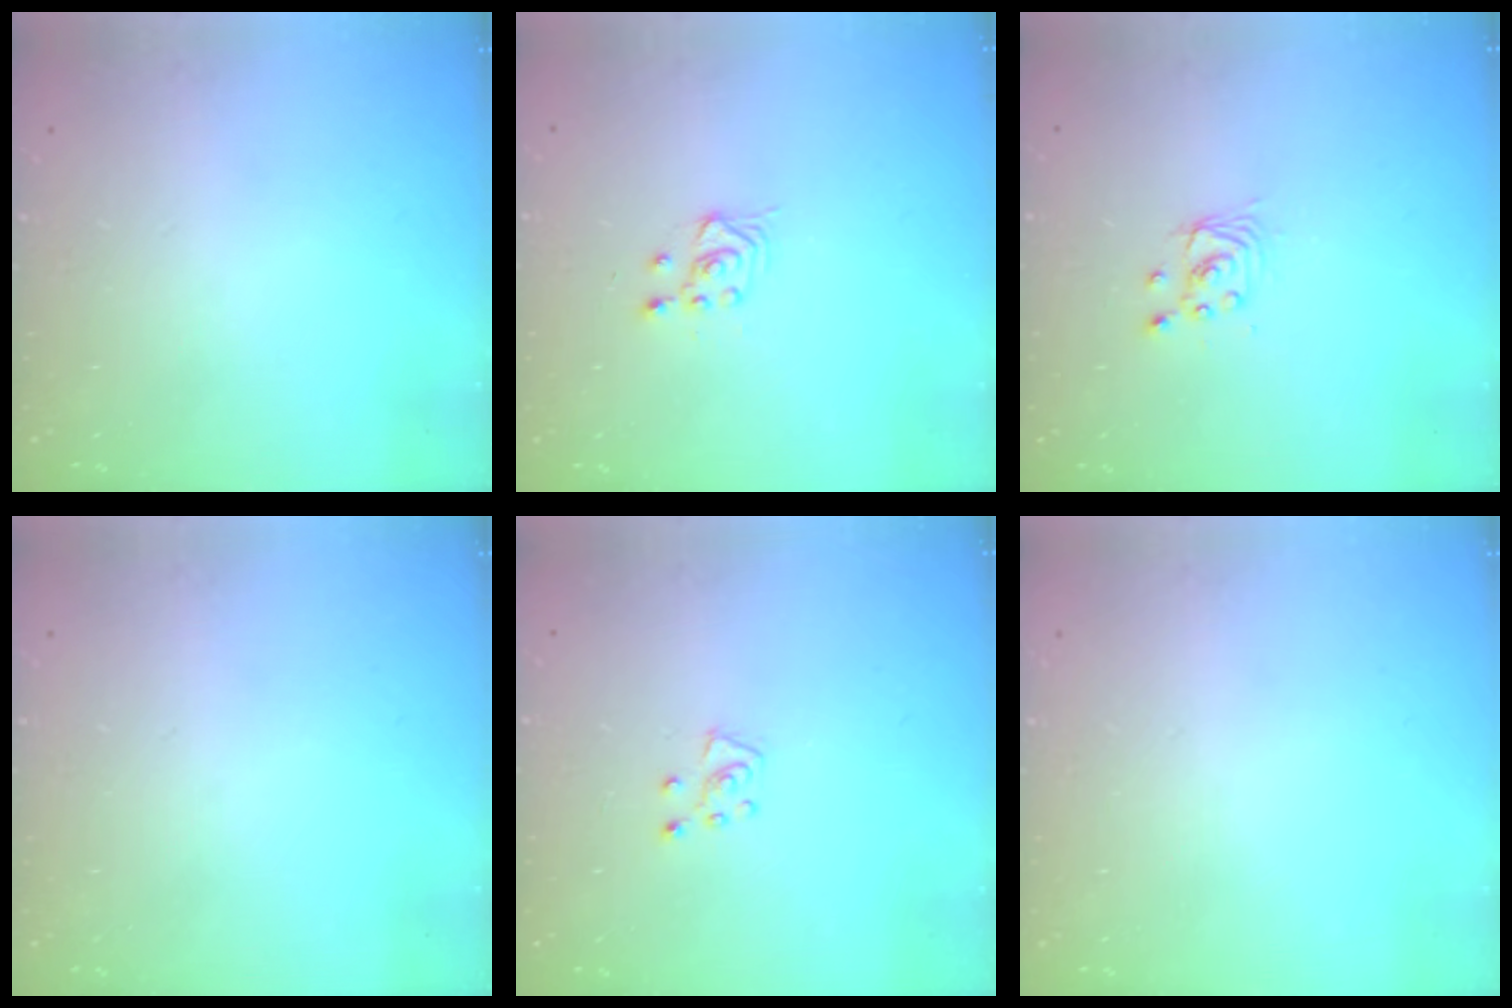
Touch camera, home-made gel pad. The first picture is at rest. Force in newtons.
{"total": 3.3, "press": 3.0, "slide": 1.4}
{"total": 2.9, "press": 2.9, "slide": 0.1}
{"total": 0.0}
{"total": 5.3, "press": 5.3, "slide": 0.4}
{"total": 0.0}